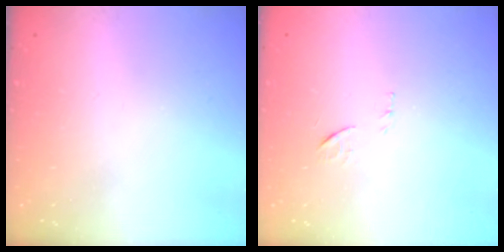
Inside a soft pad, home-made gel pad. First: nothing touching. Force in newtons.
{"total": 6.9, "press": 6.9, "slide": 0.7}